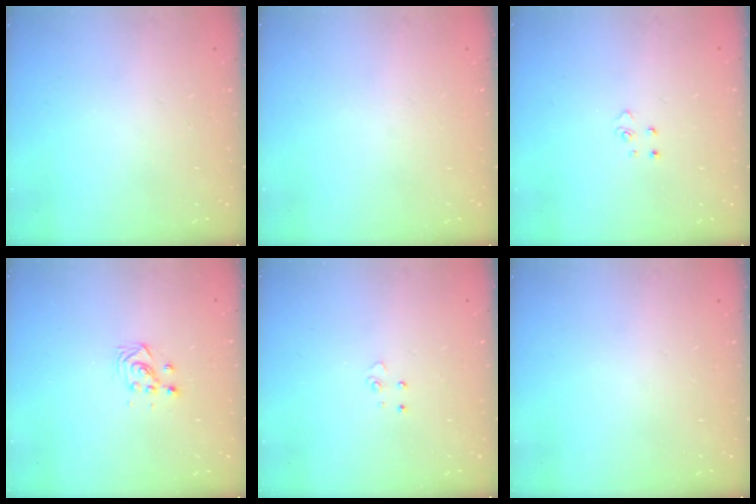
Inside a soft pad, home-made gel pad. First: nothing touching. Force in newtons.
{"total": 0.0}
{"total": 2.6, "press": 2.6, "slide": 0.3}
{"total": 2.9, "press": 2.9, "slide": 0.3}
{"total": 3.6, "press": 3.6, "slide": 0.4}
{"total": 0.0}